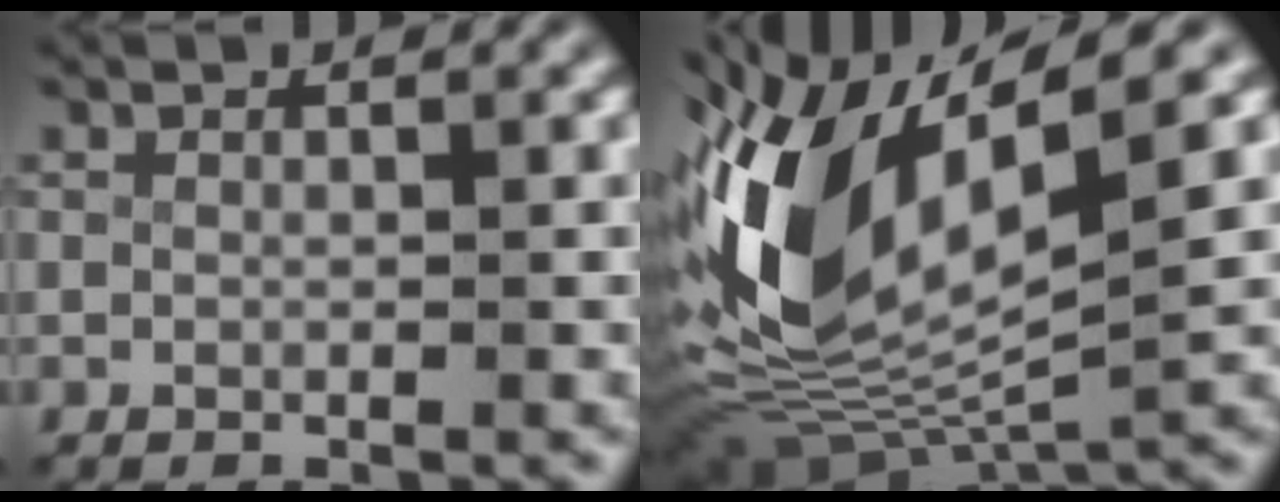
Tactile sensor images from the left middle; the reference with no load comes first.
{"total": 13.4, "force": [0.6, 8.1, 10.7], "torque": [-0.236, -0.016, 0.019]}